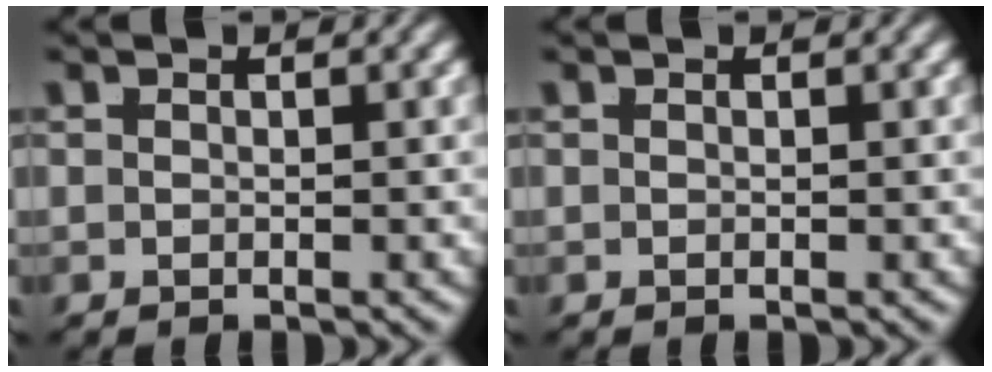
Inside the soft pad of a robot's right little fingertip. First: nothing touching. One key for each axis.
{"total": 0.0}